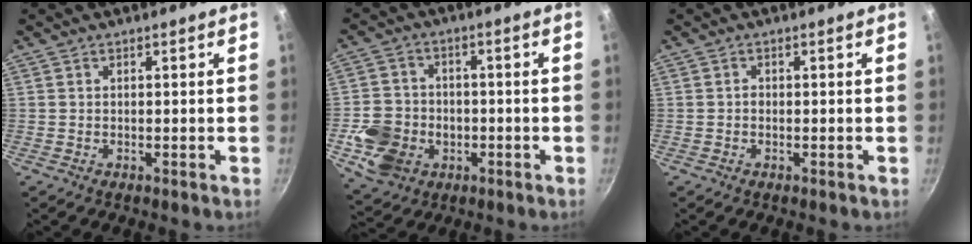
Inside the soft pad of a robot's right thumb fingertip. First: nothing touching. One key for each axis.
{"total": 11.7, "fx": -3.3, "fy": 9.7, "fz": 5.6, "tx": -0.087, "ty": 0.020, "tz": -0.052}
{"total": 0.5, "fx": 0.1, "fy": 0.5, "fz": 0.2, "tx": -0.001, "ty": 0.002, "tz": 0.001}